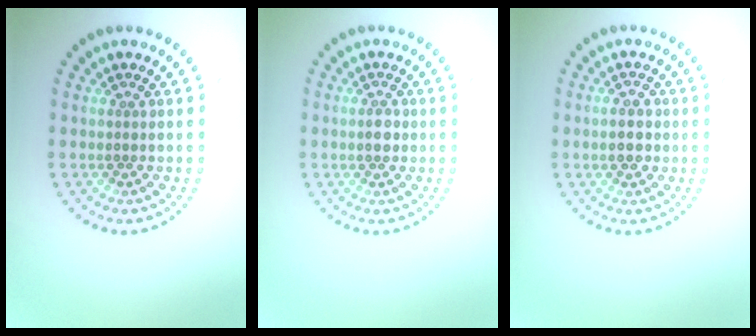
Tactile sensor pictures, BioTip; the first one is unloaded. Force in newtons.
{"total": 1.3, "press": 1.2, "slide": 0.4}
{"total": 2.0, "press": 2.0, "slide": 0.2}